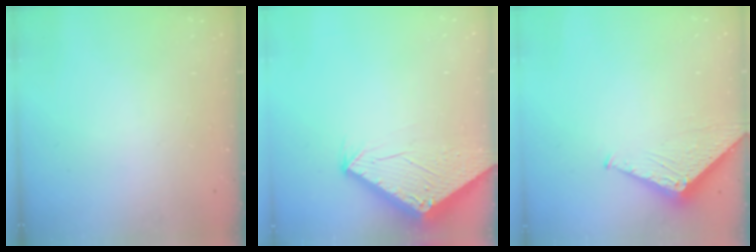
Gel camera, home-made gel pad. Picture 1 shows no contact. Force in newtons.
{"total": 2.8, "press": 2.8, "slide": 0.1}
{"total": 3.5, "press": 3.4, "slide": 0.3}